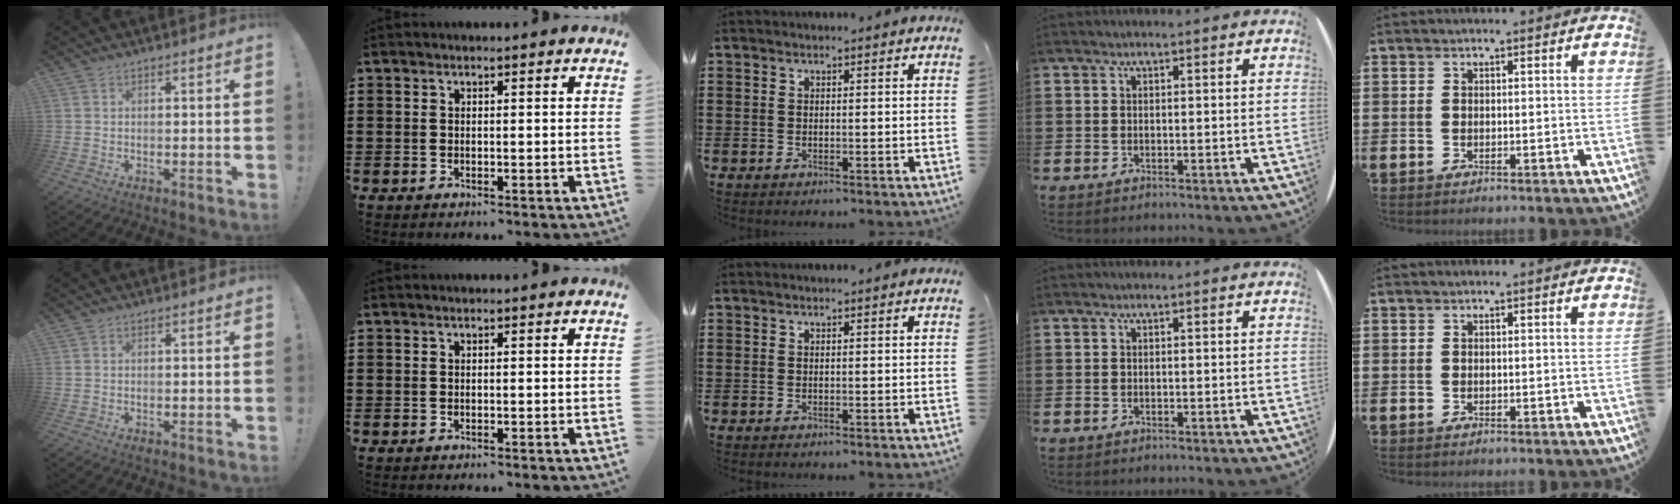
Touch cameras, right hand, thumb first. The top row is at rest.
{}